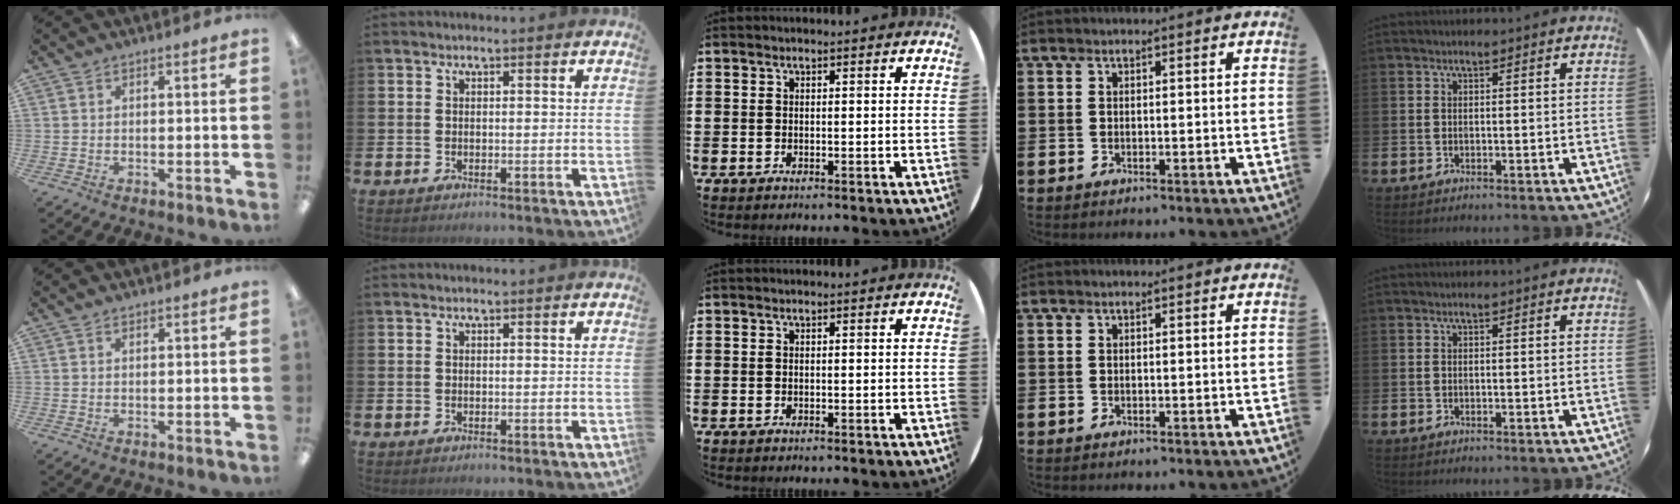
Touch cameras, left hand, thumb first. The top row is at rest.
{"thumb": {"total": 0.6, "force": [0.5, 0.3, 0.3], "torque": [-0.007, 0.002, 0.008]}}